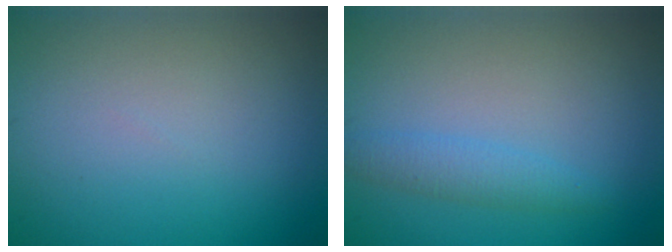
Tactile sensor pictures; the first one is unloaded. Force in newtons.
{"total": 2.0, "press": 2.0, "slide": 0.2}